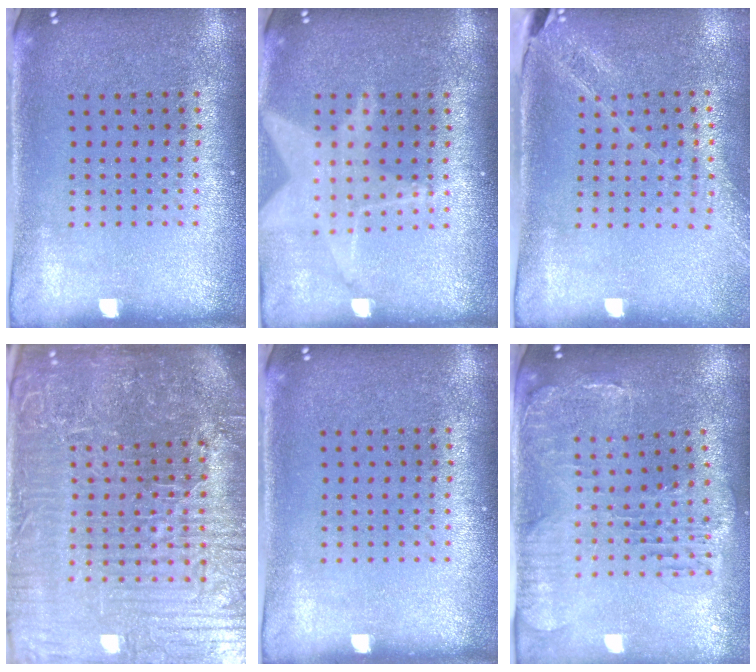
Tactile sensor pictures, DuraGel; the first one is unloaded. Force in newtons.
{"total": 1.7, "press": 1.4, "slide": 1.0}
{"total": 1.5, "press": 1.4, "slide": 0.4}
{"total": 7.4, "press": 6.6, "slide": 3.5}
{"total": 0.0}
{"total": 1.4, "press": 1.3, "slide": 0.3}